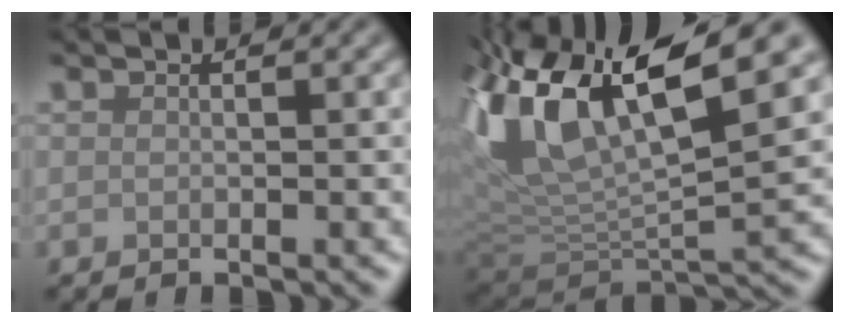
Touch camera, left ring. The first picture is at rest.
{"total": 15.5, "force": [6.5, 6.2, 12.6], "torque": [-0.276, 0.026, 0.117]}